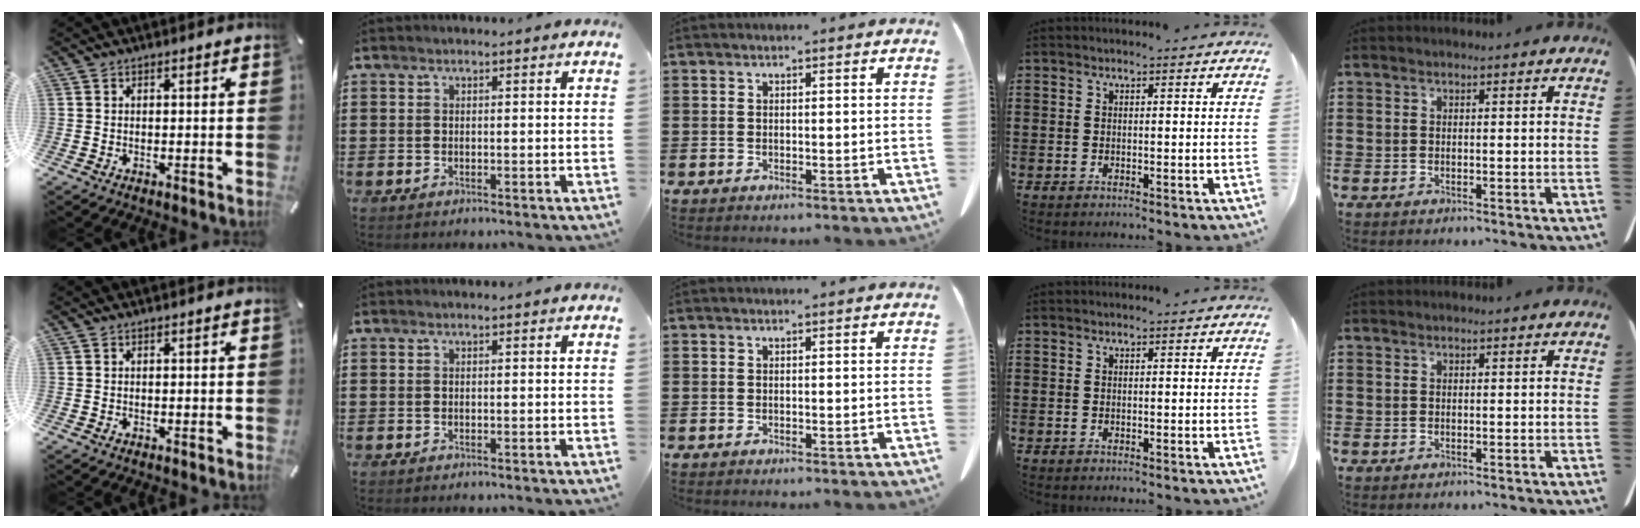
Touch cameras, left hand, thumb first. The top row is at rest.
{}